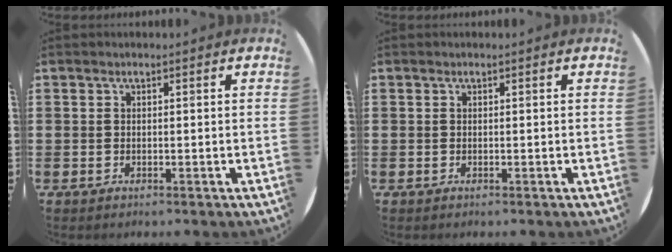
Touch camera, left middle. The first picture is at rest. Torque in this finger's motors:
{"motor_torque": [-0.01, 0.00, 0.00, 0.01]}